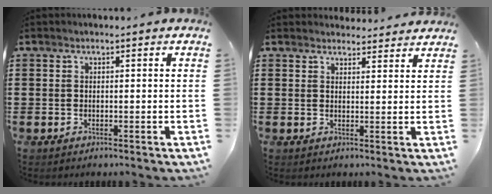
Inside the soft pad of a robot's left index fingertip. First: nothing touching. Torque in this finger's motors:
{"motor_torque": [-0.04, -0.06, -0.36, -0.21]}